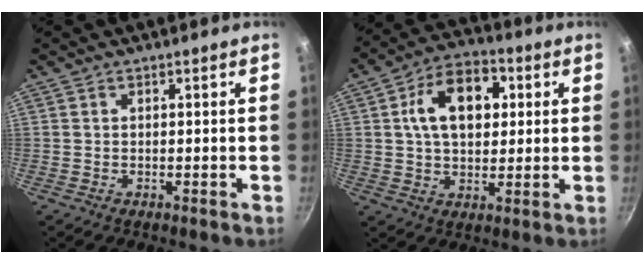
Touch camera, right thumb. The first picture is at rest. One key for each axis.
{"total": 13.8, "fx": 3.1, "fy": 9.1, "fz": 9.9, "tx": -0.128, "ty": 0.012, "tz": 0.040}